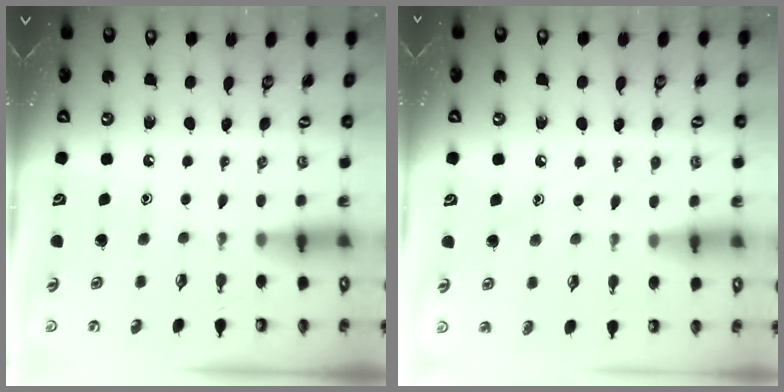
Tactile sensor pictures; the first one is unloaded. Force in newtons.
{"total": 5.8, "press": 5.7, "slide": 0.7}